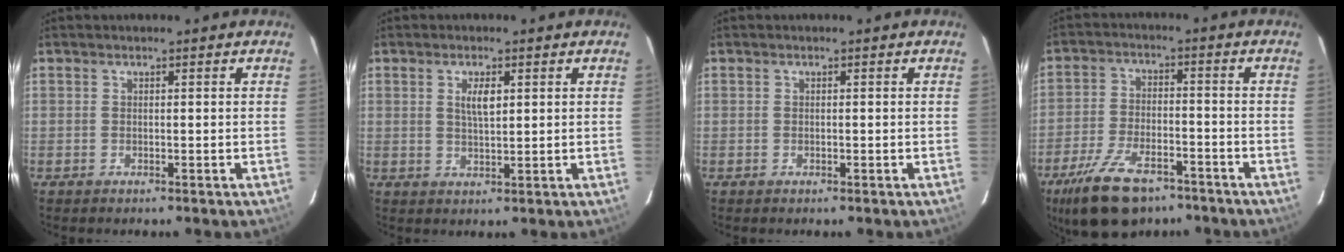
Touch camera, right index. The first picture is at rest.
{"total": 3.4, "force": [1.1, 1.3, 3.0], "torque": [-0.055, 0.000, 0.020]}
{"total": 0.0}
{"total": 14.7, "force": [-10.0, 6.8, 8.2], "torque": [-0.186, -0.016, -0.172]}